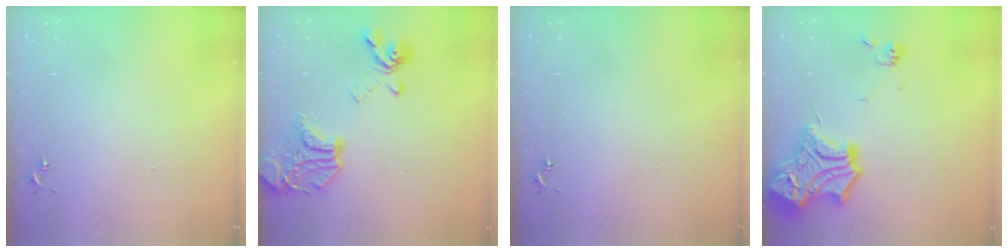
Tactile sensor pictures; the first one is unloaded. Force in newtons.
{"total": 18.3, "press": 18.1, "slide": 2.4}
{"total": 0.0}
{"total": 19.1, "press": 19.0, "slide": 1.6}